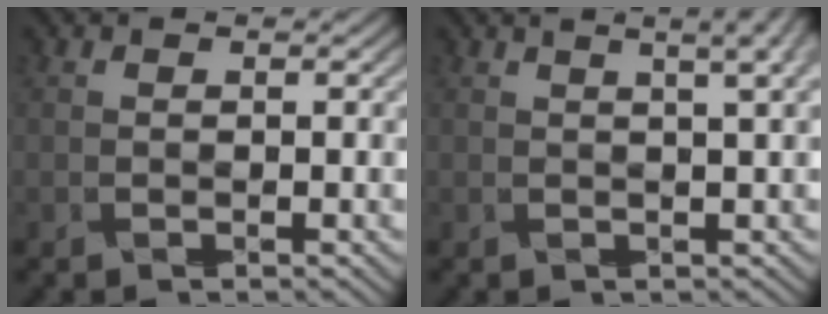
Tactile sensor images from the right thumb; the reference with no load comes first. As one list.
[{"total": 4.6, "force": [2.2, 1.0, 4.0], "torque": [-0.051, 0.016, 0.030]}]